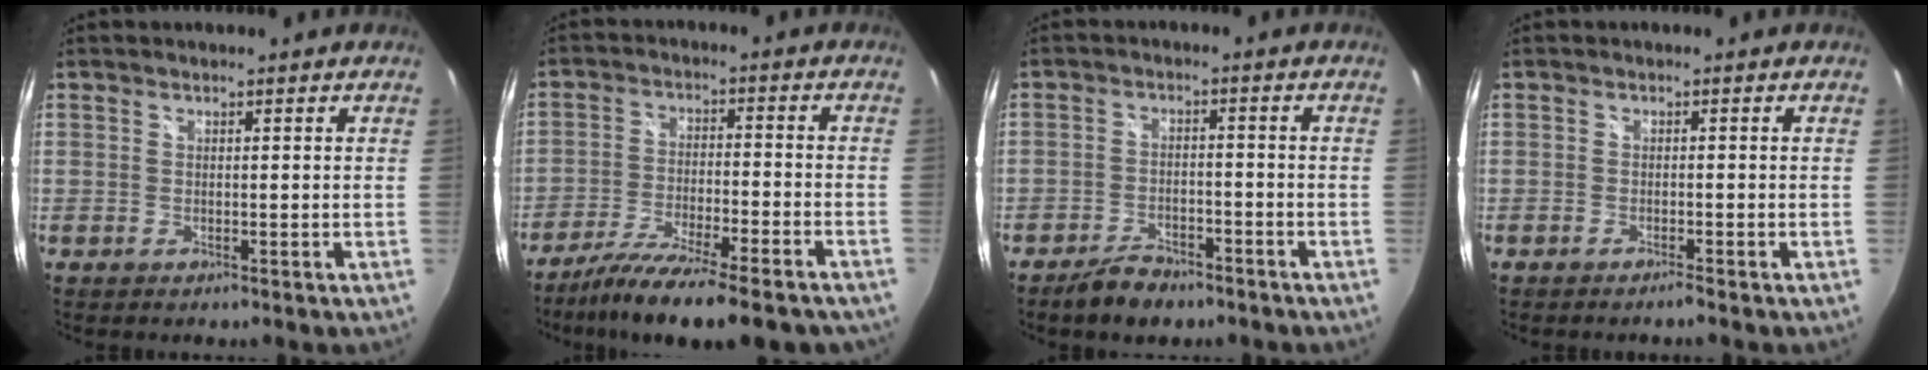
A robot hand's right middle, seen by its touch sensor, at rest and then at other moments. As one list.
[{"total": 17.6, "force": [-14.4, 2.7, 9.7], "torque": [-0.178, -0.041, -0.227]}, {"total": 6.2, "force": [-5.0, 2.6, 2.7], "torque": [-0.070, 0.000, -0.078]}, {"total": 1.2, "force": [-1.1, -0.1, 0.3], "torque": [-0.010, -0.002, -0.021]}]